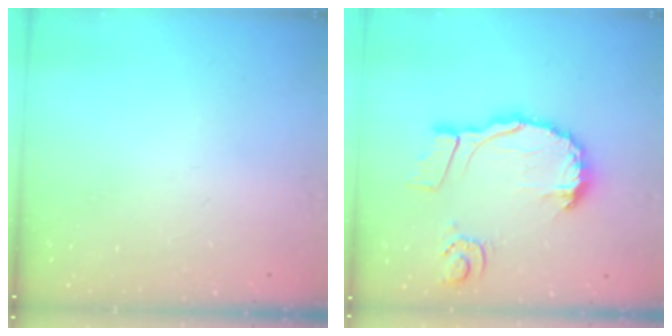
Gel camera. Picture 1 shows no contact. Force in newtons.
{"total": 13.5, "press": 13.5, "slide": 1.1}